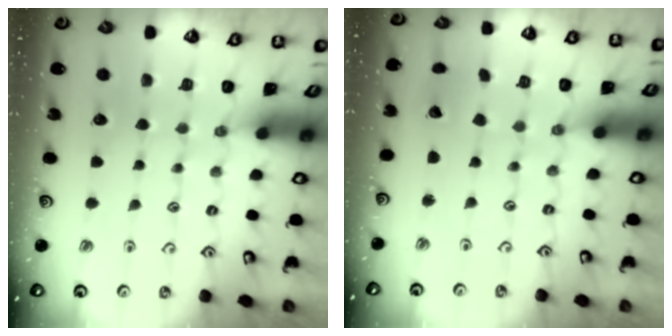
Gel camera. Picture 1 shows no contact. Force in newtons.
{"total": 2.5, "press": 2.4, "slide": 0.3}